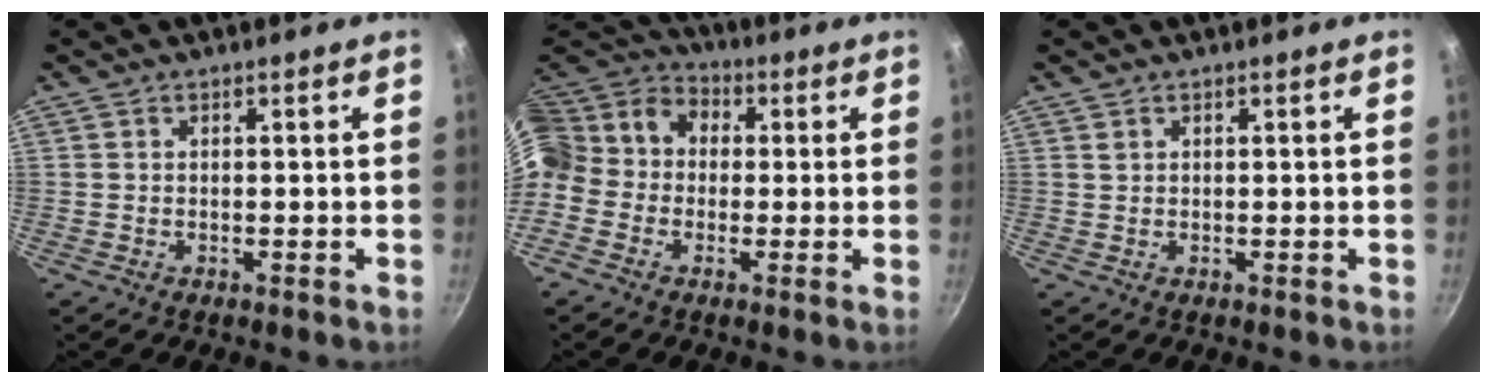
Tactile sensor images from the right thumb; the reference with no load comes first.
{"total": 14.6, "force": [-0.6, 12.4, 7.6], "torque": [-0.140, 0.054, -0.035]}
{"total": 0.5, "force": [0.4, 0.3, 0.2], "torque": [-0.002, -0.003, 0.007]}